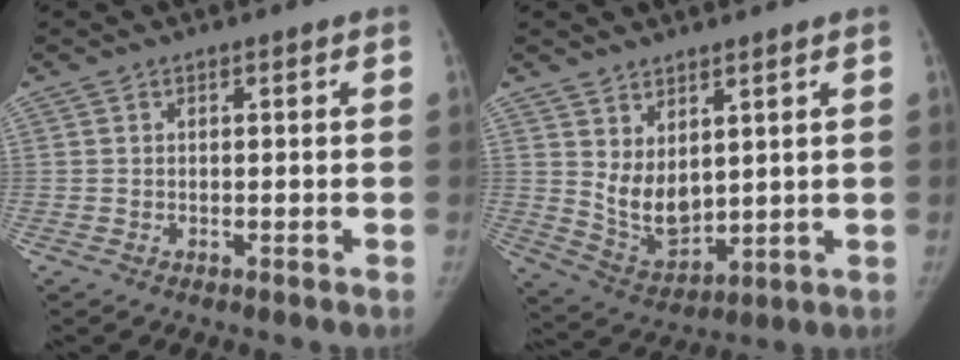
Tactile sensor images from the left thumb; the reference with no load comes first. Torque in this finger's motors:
{"motor_torque": [0.01, 0.10, 0.63, -0.80, 0.05]}